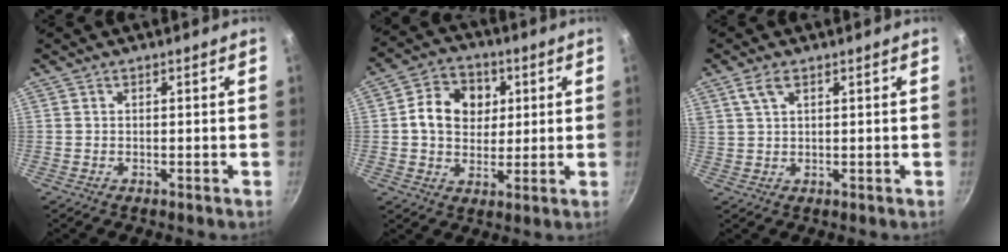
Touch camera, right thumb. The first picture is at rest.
{"total": 10.7, "force": [2.2, 8.7, 5.8], "torque": [-0.069, 0.005, 0.026]}
{"total": 3.5, "force": [1.8, 1.7, 2.4], "torque": [-0.043, -0.001, 0.039]}